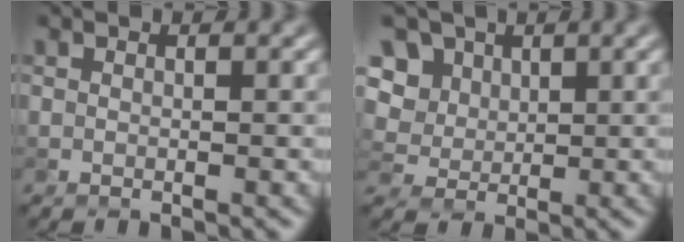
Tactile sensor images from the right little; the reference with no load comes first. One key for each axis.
{"total": 8.6, "fx": 4.1, "fy": 6.6, "fz": 3.7, "tx": -0.084, "ty": 0.019, "tz": 0.059}